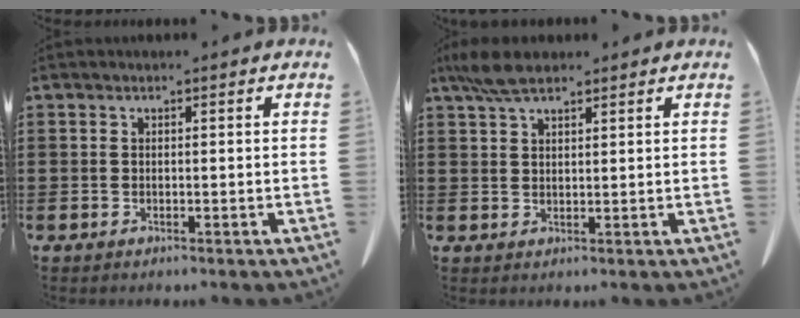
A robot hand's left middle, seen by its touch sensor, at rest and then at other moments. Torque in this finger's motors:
{"motor_torque": [1.00, 0.81, 0.27, 0.10]}